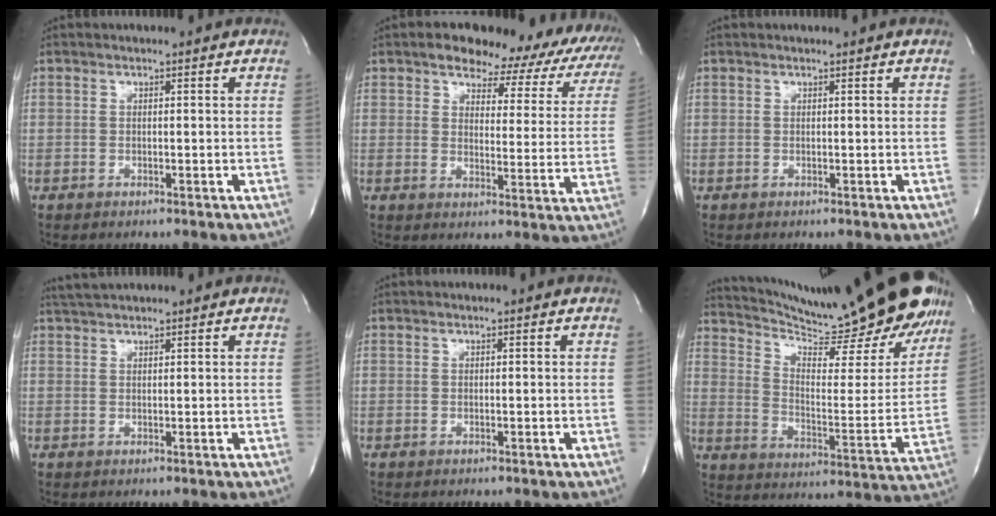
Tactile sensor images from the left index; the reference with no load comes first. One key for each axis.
{"total": 16.6, "fx": 13.5, "fy": 7.4, "fz": 6.4, "tx": -0.052, "ty": -0.004, "tz": 0.130}
{"total": 0.0}
{"total": 3.2, "fx": 3.0, "fy": 0.2, "fz": 1.2, "tx": -0.026, "ty": 0.022, "tz": 0.057}
{"total": 0.0}
{"total": 29.1, "fx": 24.7, "fy": 3.9, "fz": 15.0, "tx": -0.237, "ty": -0.081, "tz": 0.331}